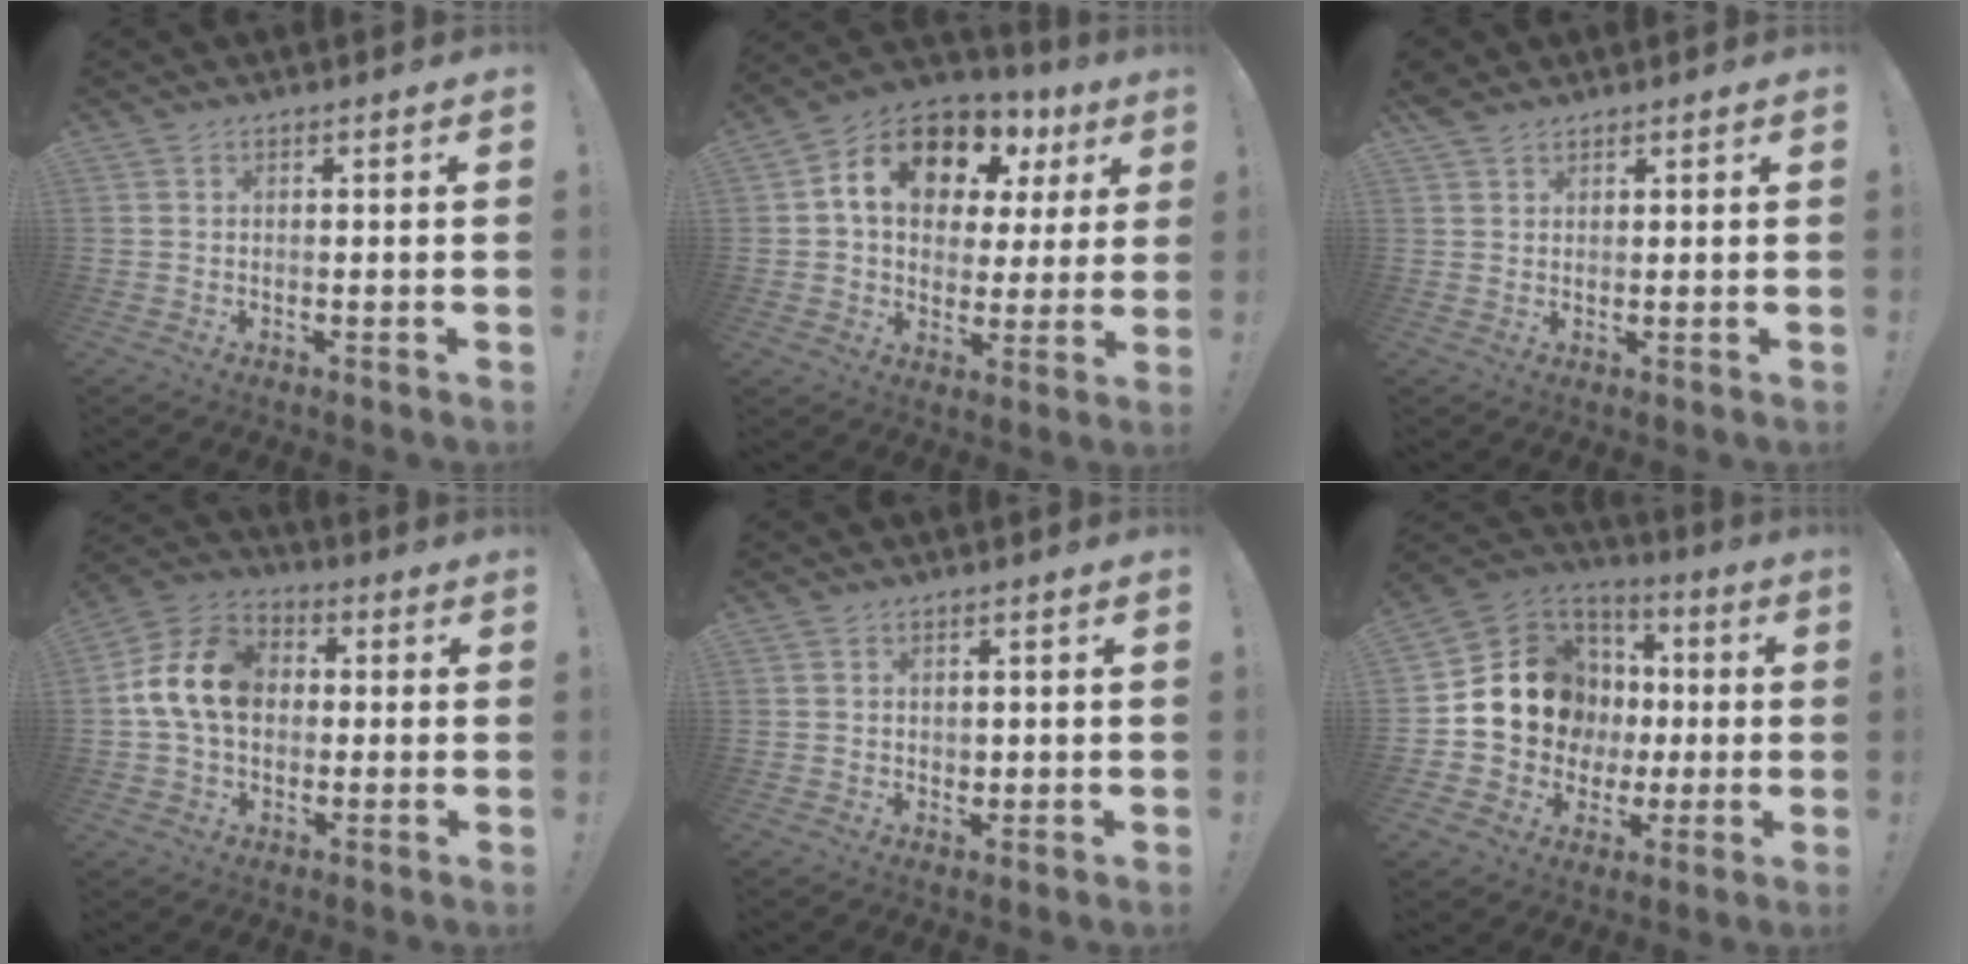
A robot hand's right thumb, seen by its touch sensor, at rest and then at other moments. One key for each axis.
{"total": 15.6, "fx": 7.1, "fy": 10.3, "fz": 9.3, "tx": -0.148, "ty": -0.031, "tz": 0.127}
{"total": 2.8, "fx": 2.3, "fy": 1.4, "fz": 0.8, "tx": -0.014, "ty": -0.008, "tz": 0.044}
{"total": 14.8, "fx": 1.5, "fy": 11.0, "fz": 9.8, "tx": -0.177, "ty": 0.016, "tz": 0.034}
{"total": 1.2, "fx": 0.5, "fy": 1.0, "fz": 0.2, "tx": 0.002, "ty": -0.001, "tz": 0.009}
{"total": 16.1, "fx": 1.6, "fy": 14.5, "fz": 6.9, "tx": -0.095, "ty": -0.004, "tz": 0.062}